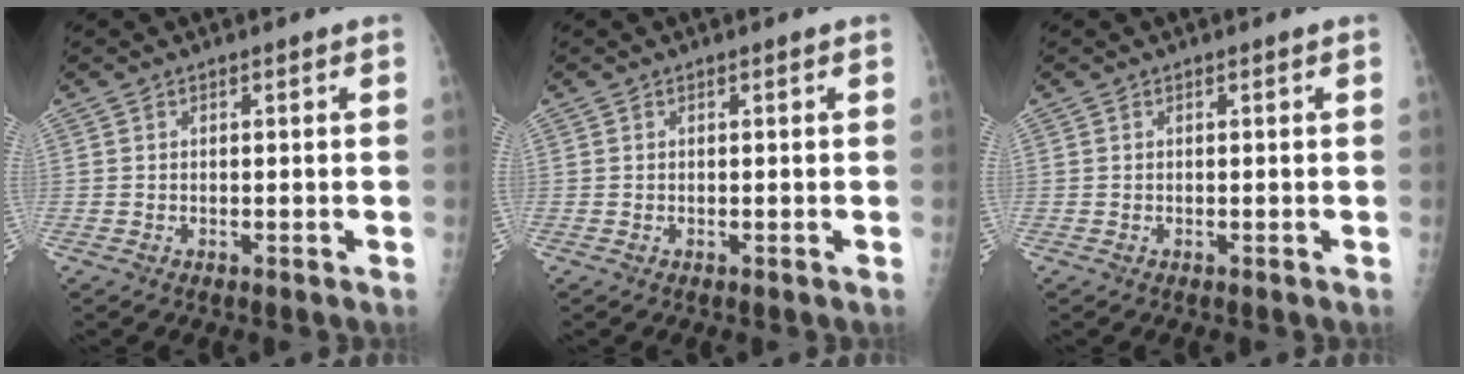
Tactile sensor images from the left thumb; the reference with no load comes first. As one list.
[{"total": 0.0}, {"total": 0.0}]